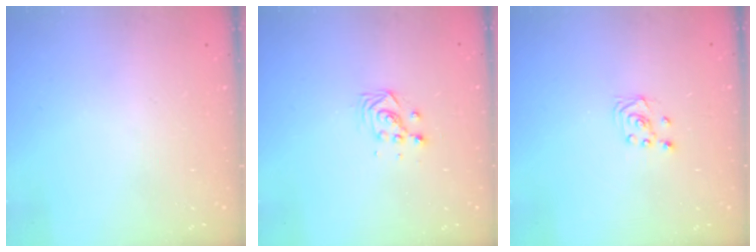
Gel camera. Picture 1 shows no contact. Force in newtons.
{"total": 3.2, "press": 3.2, "slide": 0.5}
{"total": 2.3, "press": 2.2, "slide": 0.6}